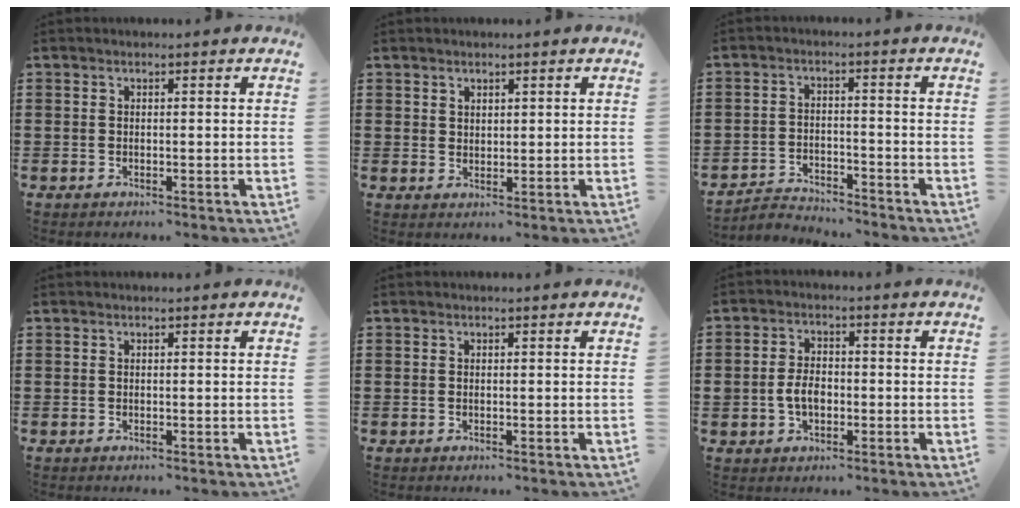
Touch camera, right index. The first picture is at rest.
{"total": 1.7, "force": [1.4, 1.0, 0.1], "torque": [-0.005, 0.004, 0.027]}
{"total": 3.3, "force": [-3.2, 0.7, 0.1], "torque": [-0.011, 0.003, -0.068]}
{"total": 0.0}
{"total": 0.0}
{"total": 4.1, "force": [-0.9, 2.8, 2.9], "torque": [-0.062, 0.004, -0.018]}